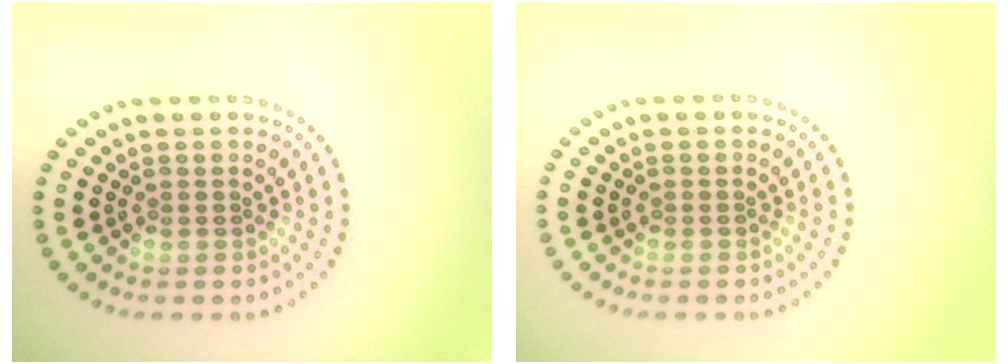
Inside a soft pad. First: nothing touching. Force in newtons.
{"total": 0.0}